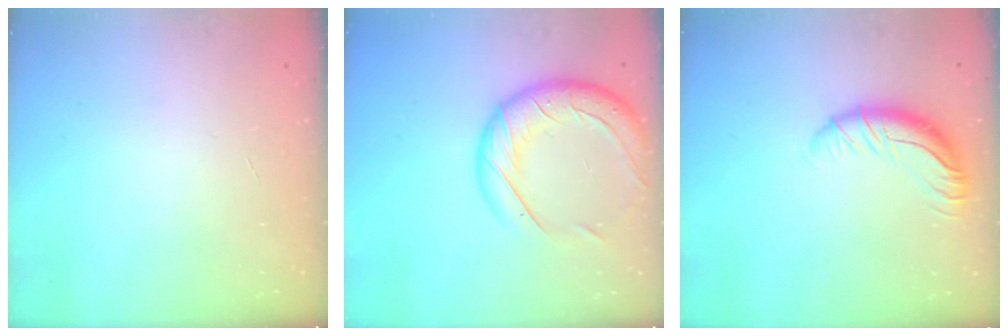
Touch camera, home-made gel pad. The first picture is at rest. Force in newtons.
{"total": 21.1, "press": 20.8, "slide": 3.1}
{"total": 12.2, "press": 12.1, "slide": 1.2}